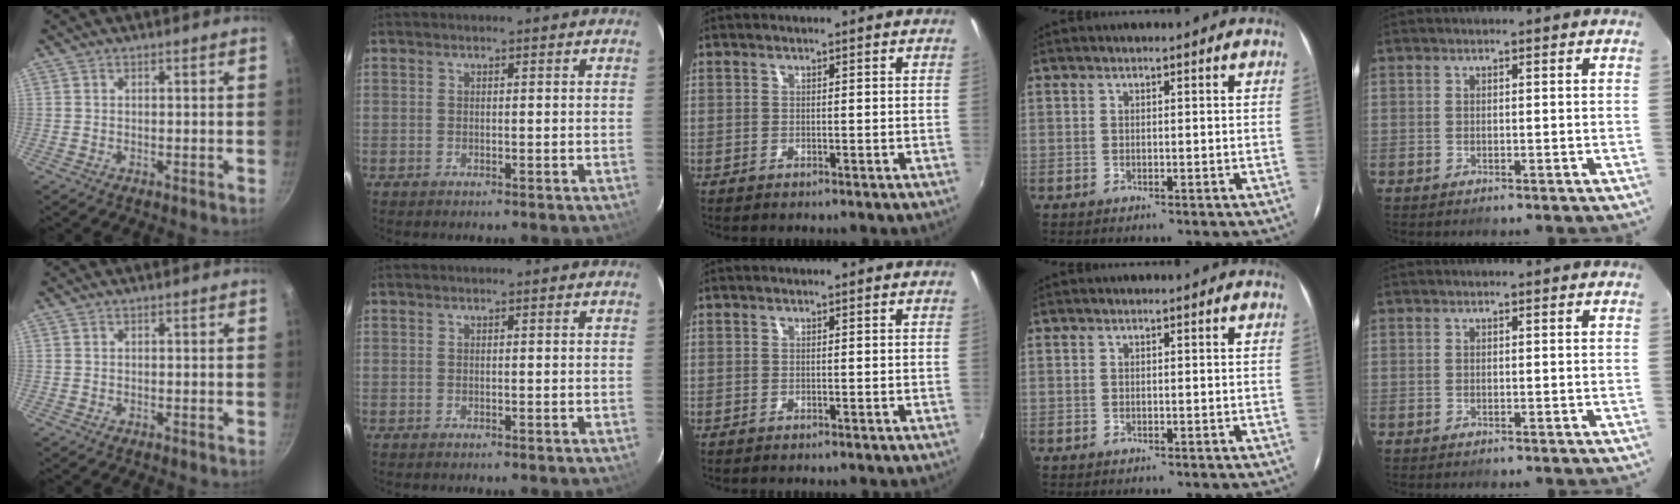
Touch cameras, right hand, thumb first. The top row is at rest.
{}